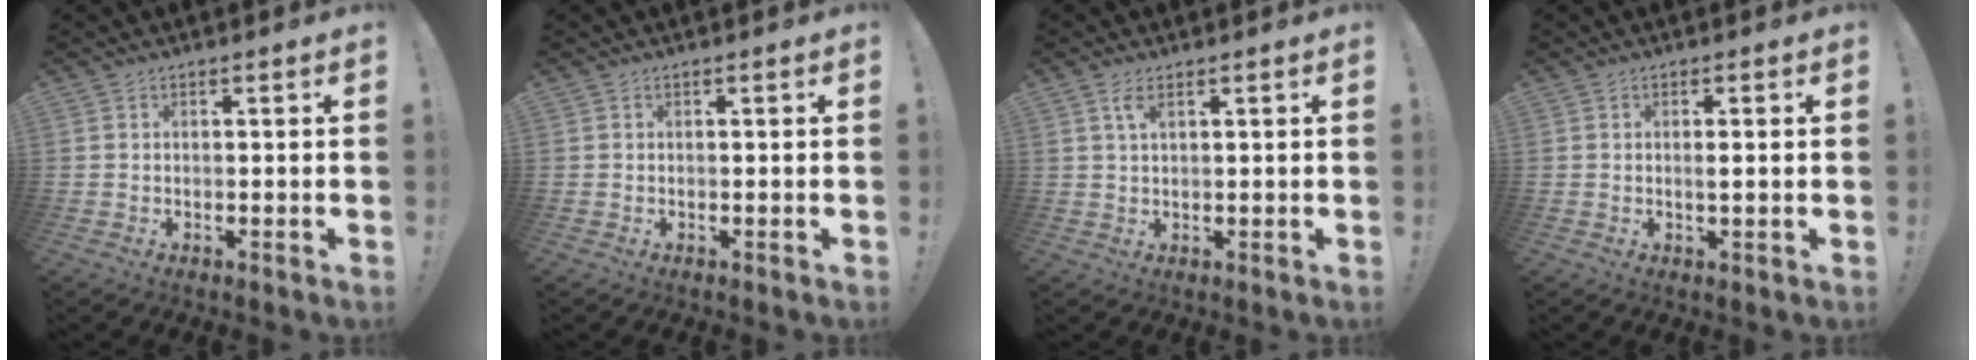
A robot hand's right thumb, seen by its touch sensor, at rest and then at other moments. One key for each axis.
{"total": 0.0}
{"total": 3.3, "fx": 1.6, "fy": 1.2, "fz": 2.7, "tx": -0.050, "ty": -0.002, "tz": 0.028}
{"total": 1.9, "fx": 0.2, "fy": 0.2, "fz": 1.9, "tx": -0.029, "ty": -0.004, "tz": 0.001}